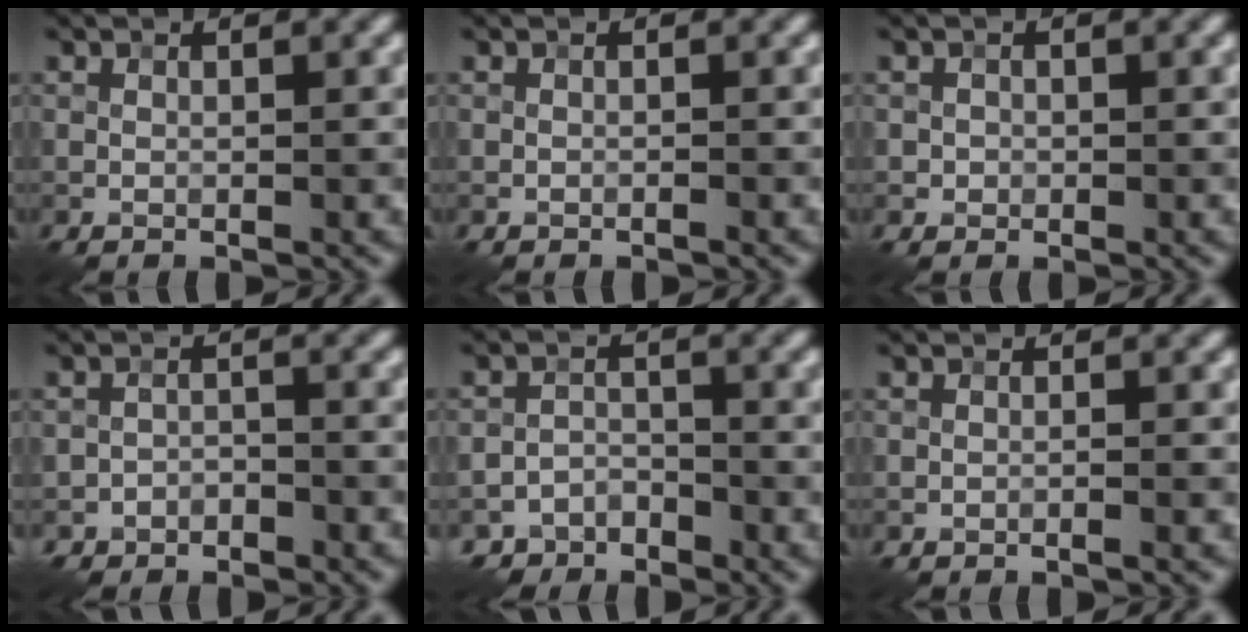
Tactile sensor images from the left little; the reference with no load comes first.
{"total": 0.0}
{"total": 0.7, "force": [-0.1, 0.7, 0.0], "torque": [0.004, -0.004, -0.001]}
{"total": 2.1, "force": [-1.8, 1.2, 0.0], "torque": [0.003, 0.014, -0.032]}
{"total": 4.3, "force": [-3.7, 2.2, 0.1], "torque": [0.016, 0.003, -0.060]}
{"total": 0.7, "force": [-0.4, 0.2, 0.6], "torque": [-0.003, 0.003, -0.012]}